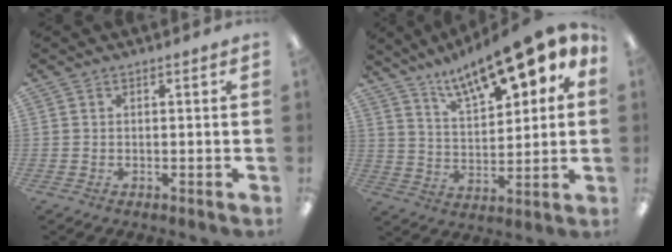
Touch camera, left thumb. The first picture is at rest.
{"total": 16.5, "force": [12.8, 5.2, 9.2], "torque": [-0.159, -0.079, 0.217]}